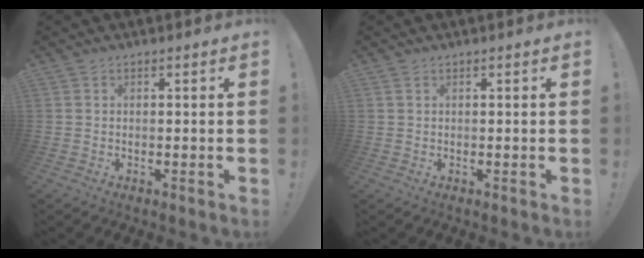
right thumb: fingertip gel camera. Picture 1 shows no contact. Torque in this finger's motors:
{"motor_torque": [0.08, -0.04, -0.25, 0.02, 0.02]}